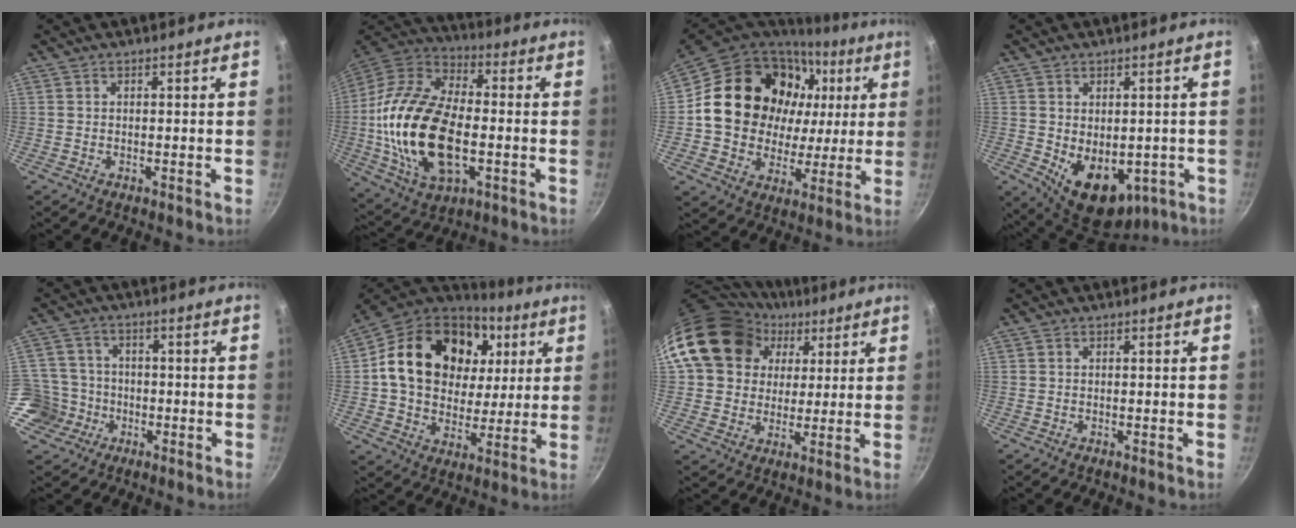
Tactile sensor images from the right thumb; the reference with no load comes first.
{"total": 25.1, "force": [-3.0, 14.2, 20.5], "torque": [-0.392, 0.025, -0.056]}
{"total": 24.8, "force": [5.7, 20.3, 13.1], "torque": [-0.204, 0.017, 0.102]}
{"total": 13.1, "force": [-2.6, 8.8, 9.3], "torque": [-0.106, -0.015, -0.010]}
{"total": 8.8, "force": [-3.2, 8.0, 1.8], "torque": [-0.008, 0.033, -0.064]}
{"total": 25.3, "force": [6.8, 18.8, 15.6], "torque": [-0.257, 0.007, 0.113]}
{"total": 19.2, "force": [6.8, 15.8, 8.7], "torque": [-0.137, 0.017, 0.118]}
{"total": 0.0}